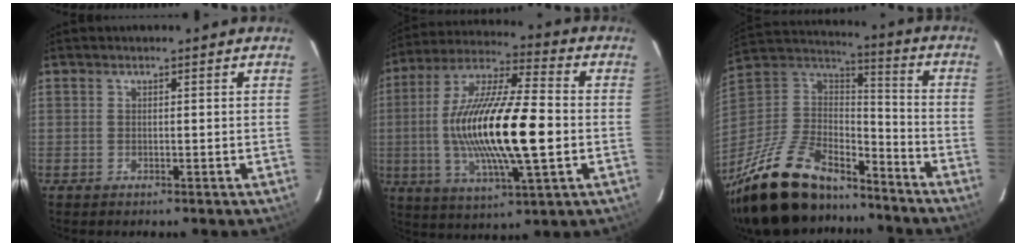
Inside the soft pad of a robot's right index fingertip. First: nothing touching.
{"total": 21.8, "force": [-2.1, 4.7, 21.1], "torque": [-0.403, -0.004, -0.042]}
{"total": 28.9, "force": [-21.2, 11.9, 15.5], "torque": [-0.325, -0.007, -0.348]}